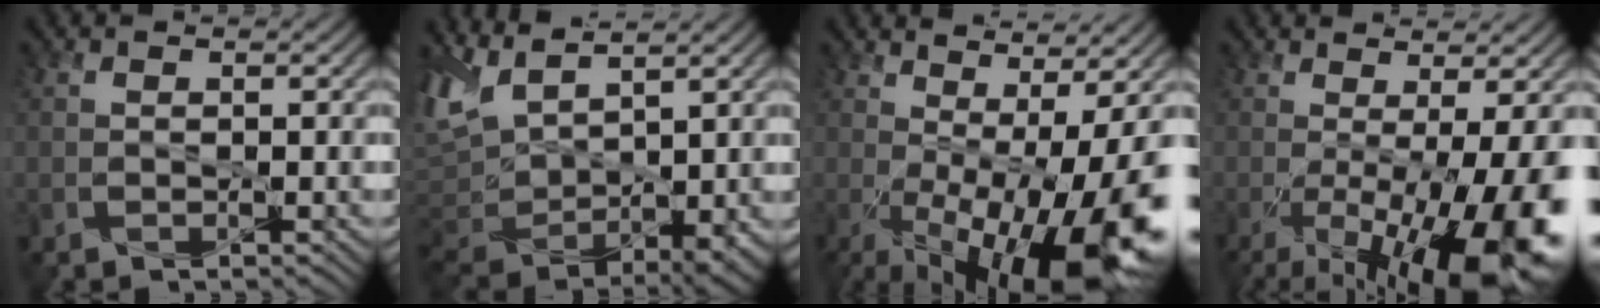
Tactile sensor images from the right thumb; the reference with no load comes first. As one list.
[{"total": 10.2, "force": [5.0, 4.9, 7.4], "torque": [-0.206, 0.001, 0.101]}, {"total": 17.4, "force": [-3.1, 6.5, 15.9], "torque": [-0.232, -0.021, -0.032]}, {"total": 15.7, "force": [-4.5, 5.2, 14.1], "torque": [-0.204, -0.035, -0.040]}]